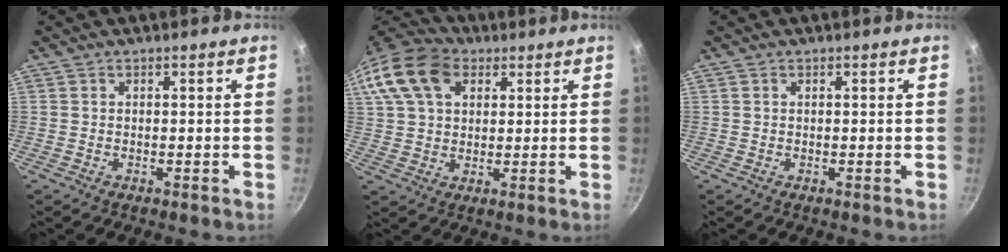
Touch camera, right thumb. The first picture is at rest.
{"total": 17.5, "force": [6.7, 12.2, 10.6], "torque": [-0.220, 0.026, 0.112]}
{"total": 0.0}